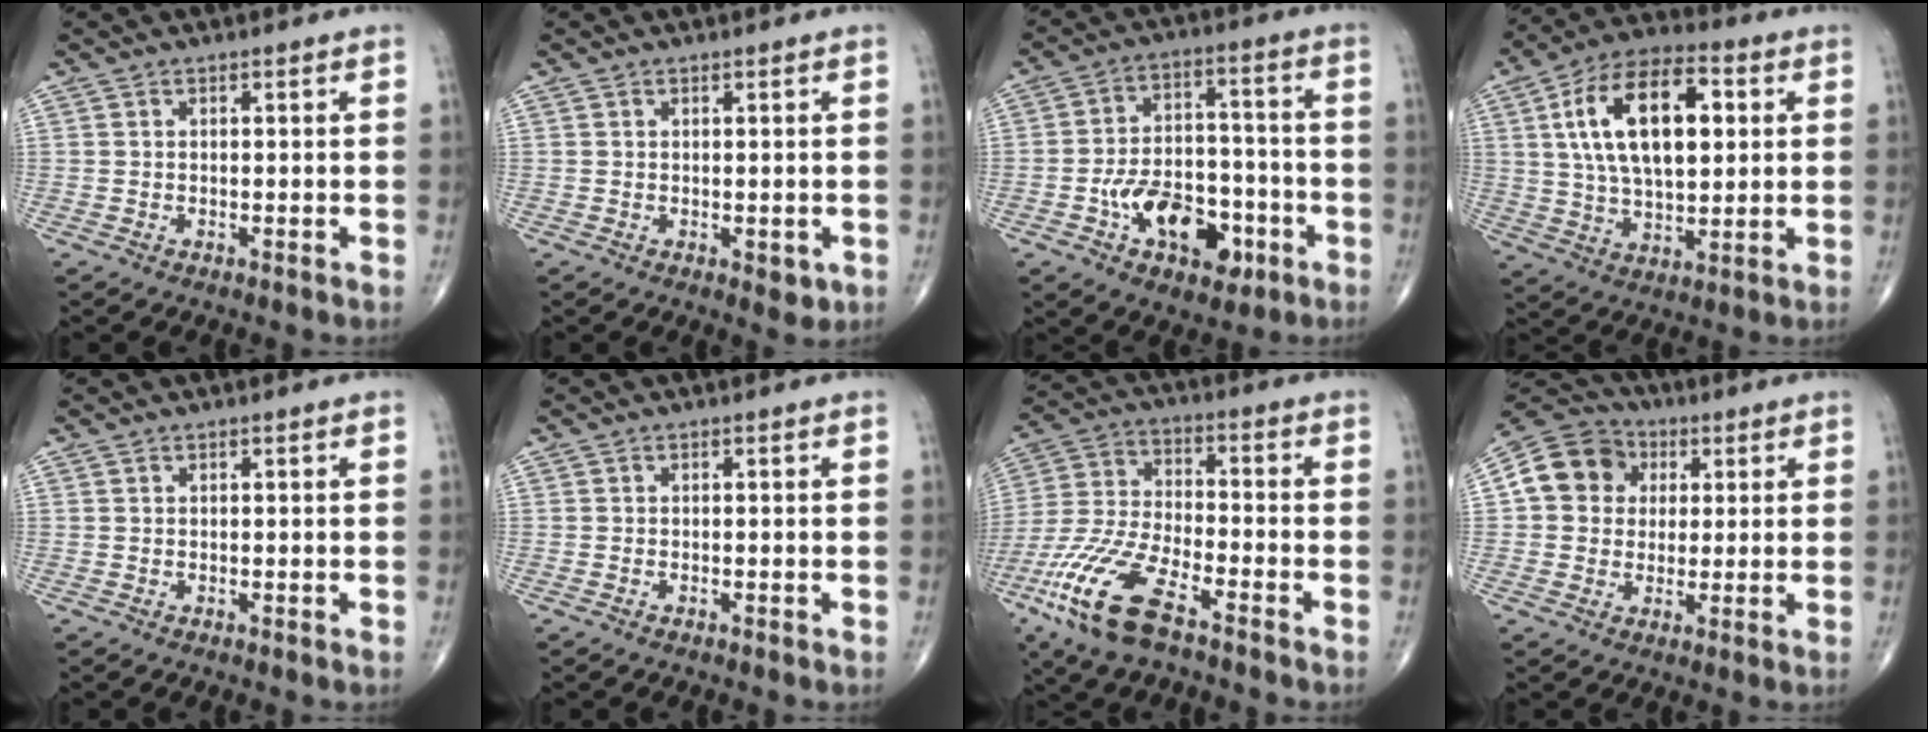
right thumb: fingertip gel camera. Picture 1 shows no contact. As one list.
[{"total": 2.4, "force": [-0.4, 1.5, 1.9], "torque": [-0.014, -0.004, 0.000]}, {"total": 15.1, "force": [-5.8, 9.0, 10.5], "torque": [-0.133, 0.043, -0.087]}, {"total": 19.6, "force": [4.5, 10.1, 16.2], "torque": [-0.260, 0.009, 0.073]}, {"total": 0.0}, {"total": 0.0}, {"total": 16.0, "force": [-9.3, 5.6, 11.8], "torque": [-0.262, 0.023, -0.182]}, {"total": 11.0, "force": [2.2, 9.6, 4.8], "torque": [-0.068, 0.012, 0.026]}]